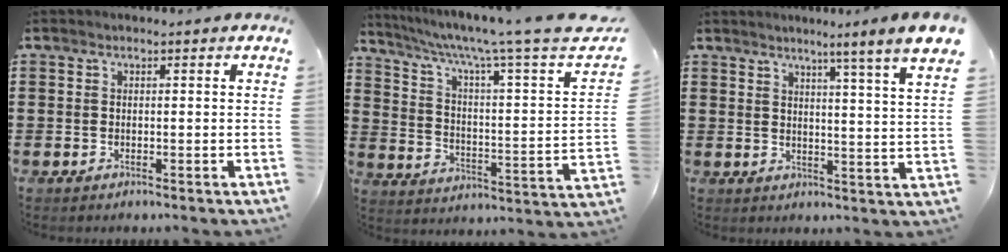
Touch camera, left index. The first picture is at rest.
{"total": 7.2, "force": [4.7, 0.0, 5.4], "torque": [-0.109, -0.039, 0.068]}
{"total": 5.2, "force": [3.7, -1.5, 3.2], "torque": [-0.068, -0.034, 0.053]}